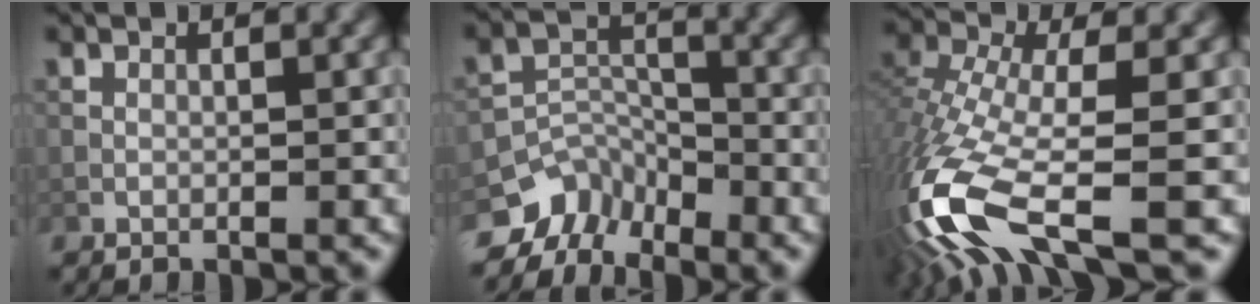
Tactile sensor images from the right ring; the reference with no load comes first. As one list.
[{"total": 5.7, "force": [-4.8, 3.0, 0.7], "torque": [0.013, -0.001, -0.081]}, {"total": 12.8, "force": [-6.0, 4.3, 10.5], "torque": [-0.244, -0.018, -0.111]}]